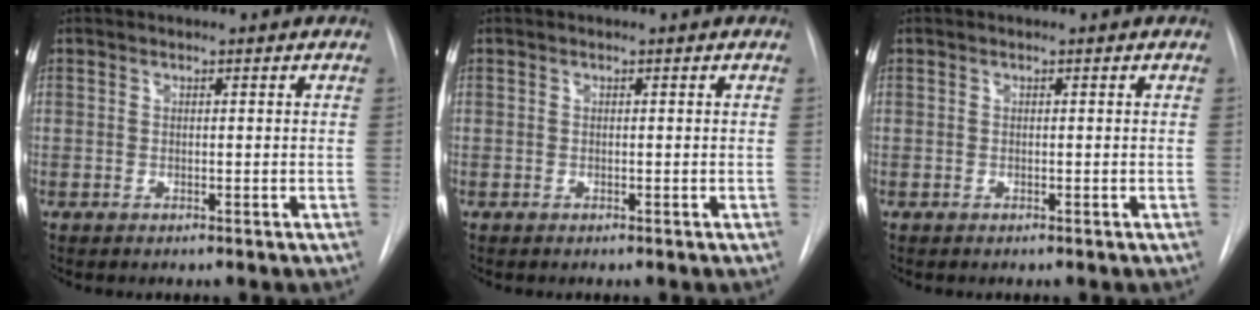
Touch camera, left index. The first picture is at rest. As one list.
[{"total": 0.0}, {"total": 0.0}]